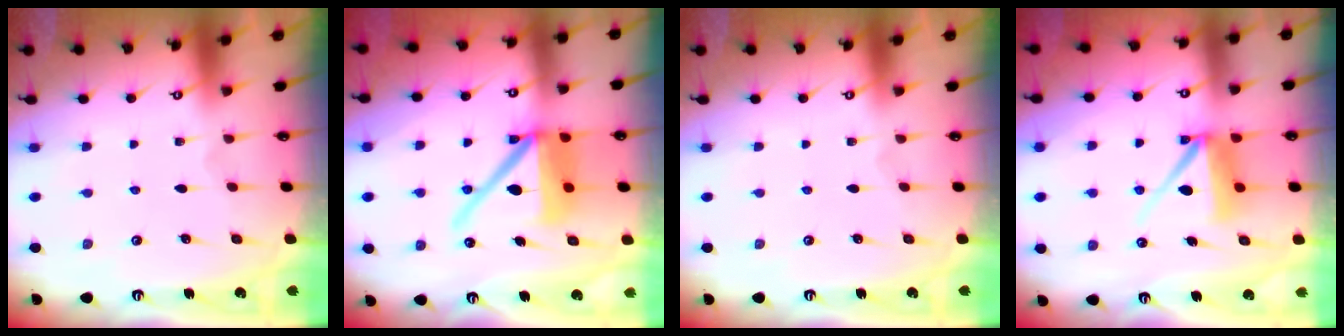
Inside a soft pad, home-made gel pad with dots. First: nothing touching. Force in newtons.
{"total": 15.1, "press": 15.0, "slide": 2.1}
{"total": 0.0}
{"total": 8.4, "press": 8.4, "slide": 0.9}